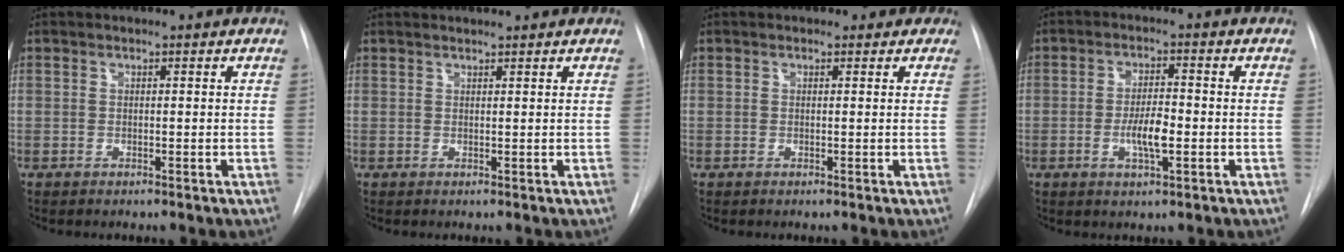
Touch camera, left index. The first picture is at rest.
{"total": 2.1, "force": [2.0, 0.0, 0.6], "torque": [-0.006, 0.017, 0.033]}
{"total": 1.5, "force": [1.0, 1.1, 0.1], "torque": [0.010, 0.000, 0.001]}
{"total": 5.0, "force": [-1.2, 1.2, 4.7], "torque": [-0.087, -0.001, -0.020]}